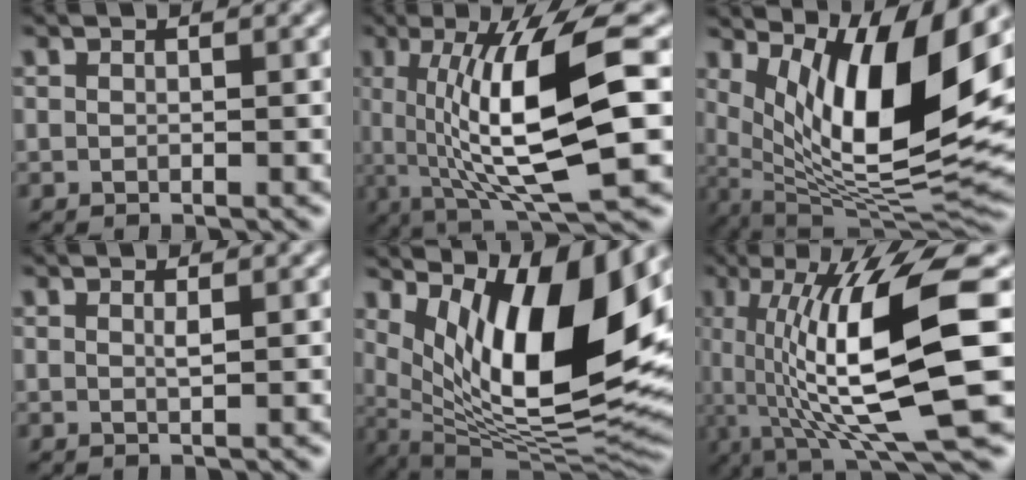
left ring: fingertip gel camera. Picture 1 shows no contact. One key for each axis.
{"total": 11.0, "fx": 0.7, "fy": 2.5, "fz": 10.7, "tx": -0.162, "ty": -0.003, "tz": 0.019}
{"total": 12.7, "fx": 4.6, "fy": 3.8, "fz": 11.2, "tx": -0.191, "ty": -0.008, "tz": 0.089}
{"total": 0.6, "fx": 0.3, "fy": 0.0, "fz": 0.5, "tx": -0.008, "ty": -0.001, "tz": 0.005}
{"total": 13.9, "fx": 4.4, "fy": 5.0, "fz": 12.2, "tx": -0.193, "ty": -0.014, "tz": 0.082}
{"total": 12.2, "fx": 0.1, "fy": 2.6, "fz": 11.9, "tx": -0.189, "ty": -0.005, "tz": 0.004}